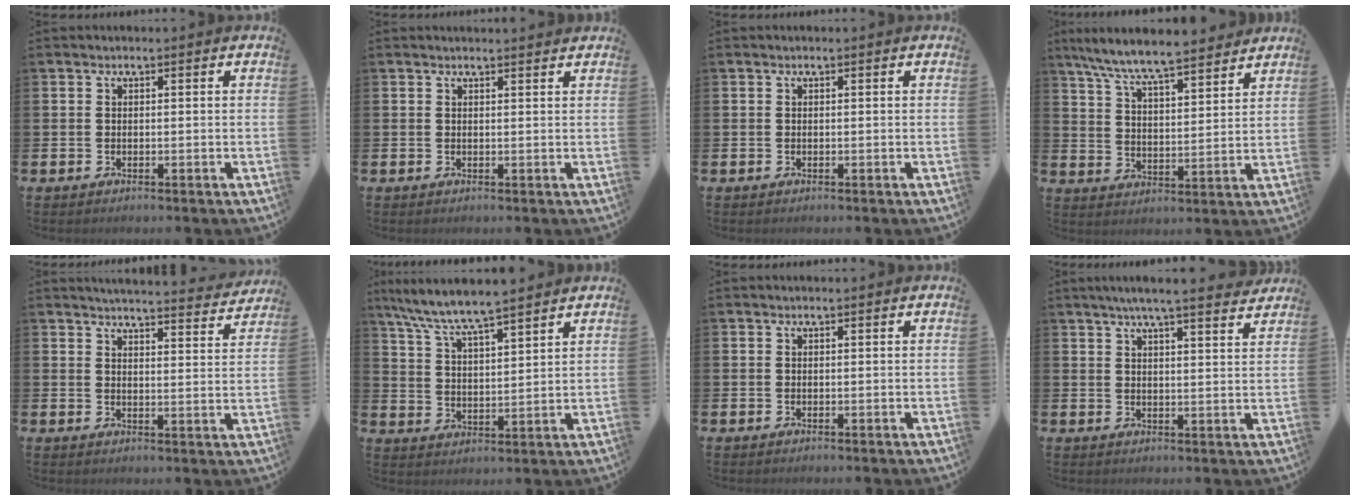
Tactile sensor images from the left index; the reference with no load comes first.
{"total": 0.9, "force": [0.9, 0.0, 0.1], "torque": [0.011, -0.006, 0.014]}
{"total": 0.0}
{"total": 8.1, "force": [7.7, 0.5, 2.5], "torque": [-0.083, -0.043, 0.139]}
{"total": 4.8, "force": [4.8, 0.1, 0.6], "torque": [-0.011, -0.040, 0.081]}
{"total": 7.2, "force": [6.9, 0.2, 2.2], "torque": [-0.075, -0.036, 0.123]}
{"total": 0.0}
{"total": 5.8, "force": [5.4, -0.1, 2.2], "torque": [-0.043, -0.025, 0.092]}